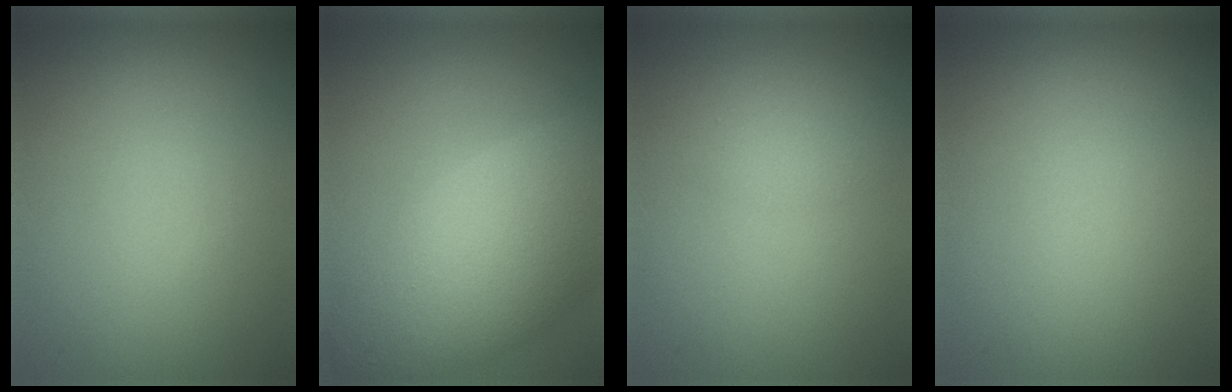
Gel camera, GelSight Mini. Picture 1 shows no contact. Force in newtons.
{"total": 9.8, "press": 9.8, "slide": 0.6}
{"total": 1.4, "press": 1.4, "slide": 0.1}
{"total": 0.0}